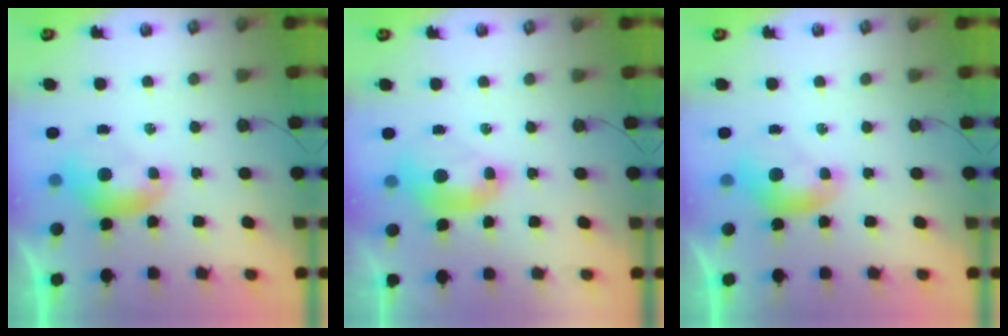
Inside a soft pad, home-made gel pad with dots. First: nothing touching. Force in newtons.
{"total": 2.5, "press": 2.4, "slide": 0.6}
{"total": 0.0}